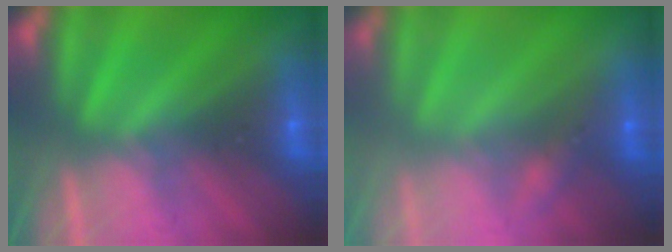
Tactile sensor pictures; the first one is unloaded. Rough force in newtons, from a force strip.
{"total": 2.4}